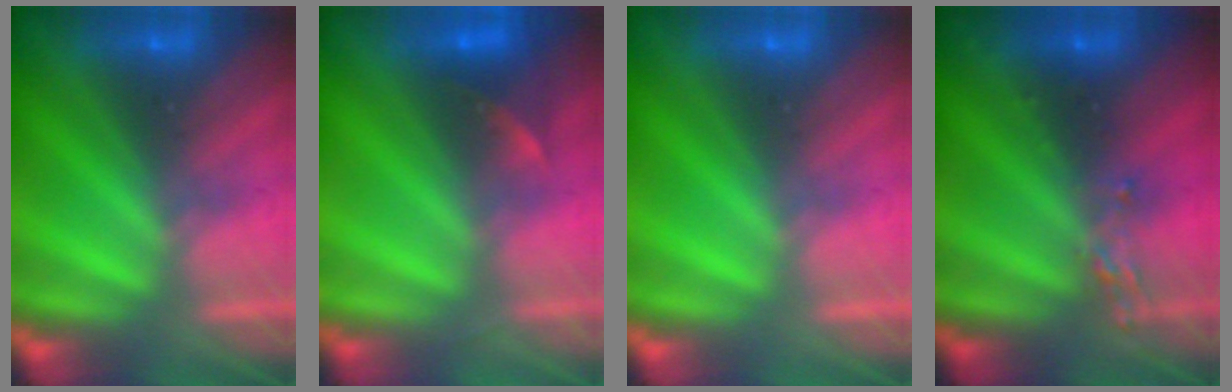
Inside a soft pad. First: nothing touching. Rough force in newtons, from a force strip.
{"total": 2.3}
{"total": 0.0}
{"total": 2.5}